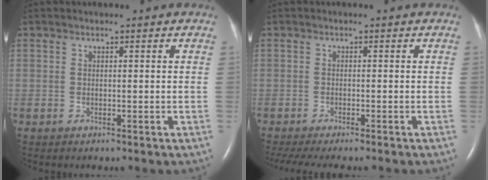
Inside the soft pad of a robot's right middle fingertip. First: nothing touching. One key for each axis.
{"total": 8.1, "fx": -6.8, "fy": 1.0, "fz": 4.2, "tx": -0.062, "ty": -0.012, "tz": -0.103}